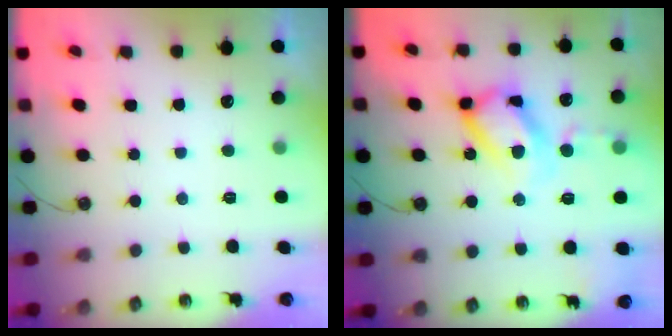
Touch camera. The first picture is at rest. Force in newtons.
{"total": 17.7, "press": 17.6, "slide": 1.5}